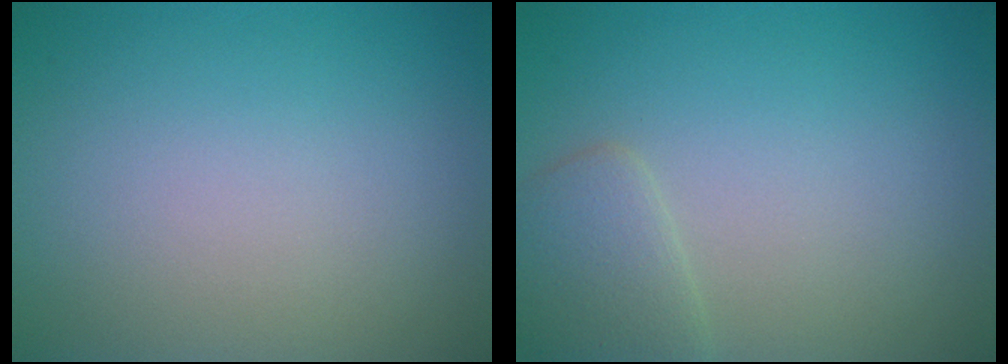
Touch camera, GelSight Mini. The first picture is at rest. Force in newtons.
{"total": 2.3, "press": 2.3, "slide": 0.1}